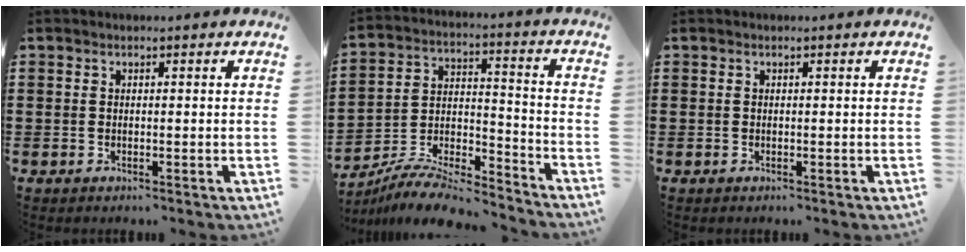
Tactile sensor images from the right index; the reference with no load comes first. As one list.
[{"total": 8.9, "force": [-8.4, 1.4, 2.8], "torque": [-0.046, 0.016, -0.163]}, {"total": 0.0}]